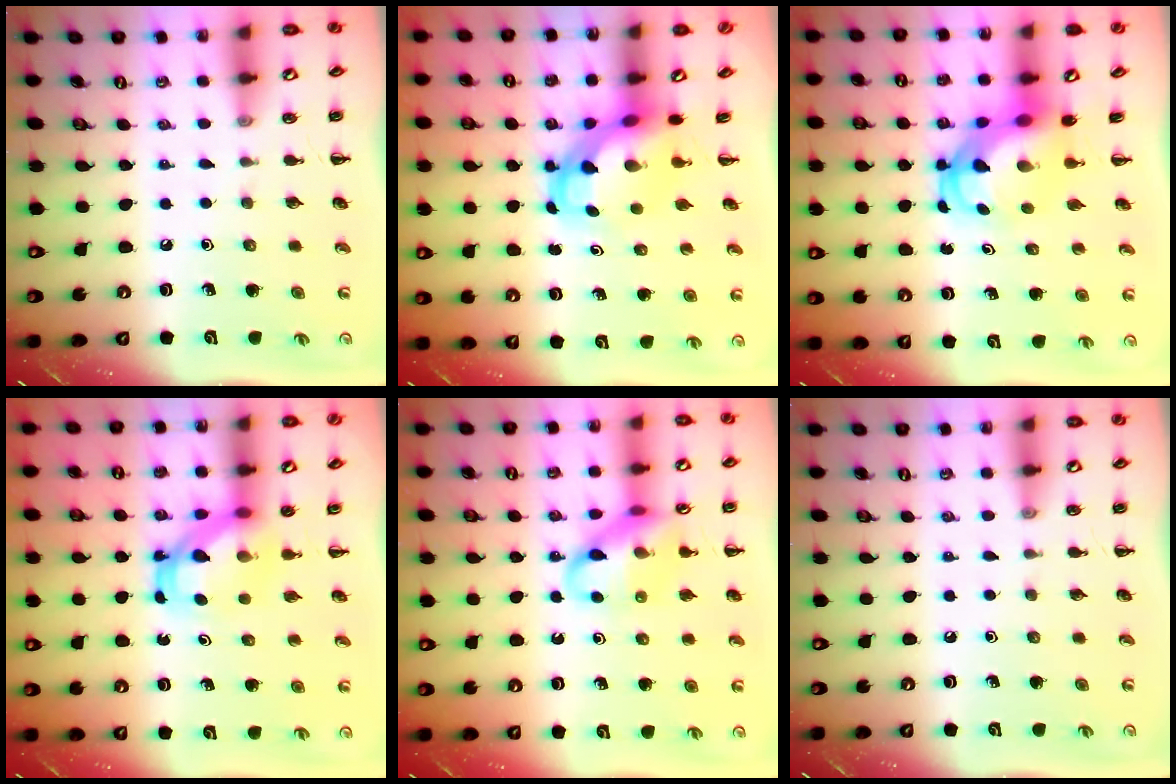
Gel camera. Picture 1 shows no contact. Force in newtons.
{"total": 5.0, "press": 4.8, "slide": 1.1}
{"total": 4.9, "press": 4.8, "slide": 1.0}
{"total": 5.8, "press": 5.8, "slide": 0.4}
{"total": 14.1, "press": 14.0, "slide": 1.8}
{"total": 0.0}